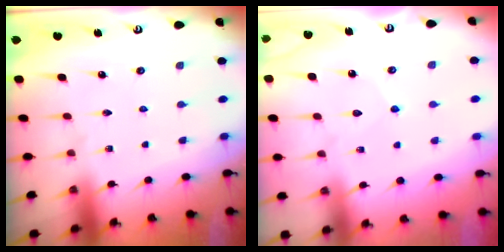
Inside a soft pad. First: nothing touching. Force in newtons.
{"total": 3.6, "press": 3.6, "slide": 0.4}